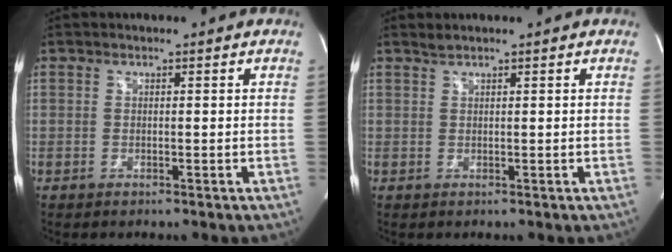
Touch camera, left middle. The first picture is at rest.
{"total": 0.7, "force": [0.7, -0.1, 0.1], "torque": [-0.008, 0.004, 0.018]}